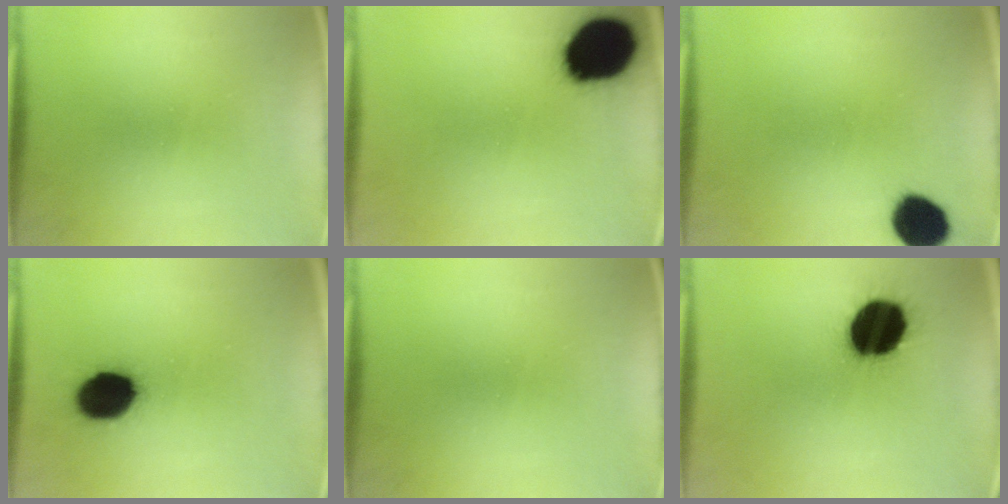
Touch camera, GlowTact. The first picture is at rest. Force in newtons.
{"total": 18.5}
{"total": 9.7}
{"total": 11.9}
{"total": 0.0}
{"total": 18.7}